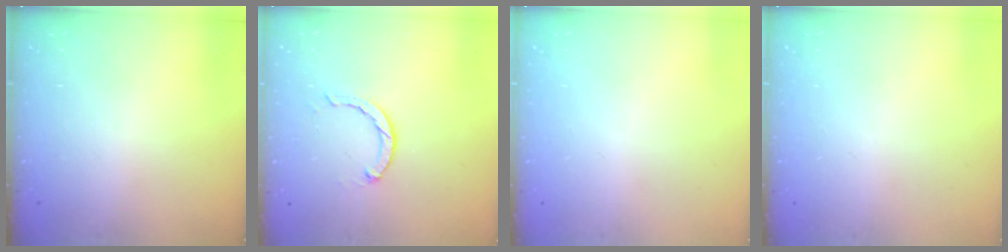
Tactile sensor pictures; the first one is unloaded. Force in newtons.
{"total": 2.4, "press": 2.3, "slide": 0.4}
{"total": 0.0}
{"total": 0.0}